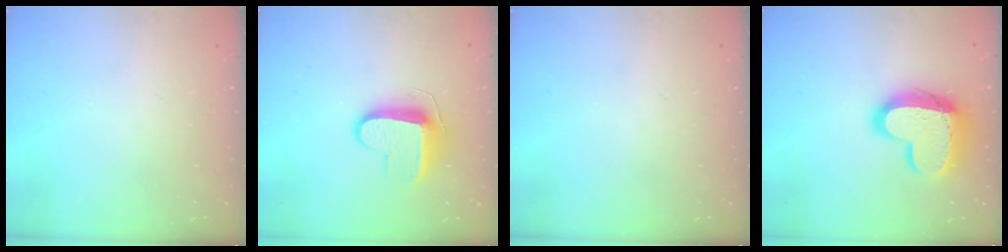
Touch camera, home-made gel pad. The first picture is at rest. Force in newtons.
{"total": 10.0, "press": 10.0, "slide": 1.1}
{"total": 0.0}
{"total": 17.4, "press": 17.3, "slide": 1.5}